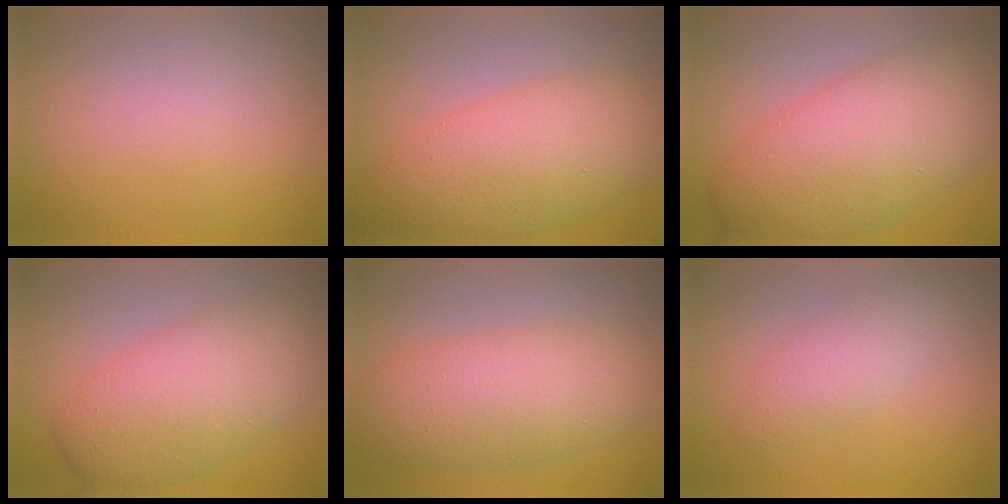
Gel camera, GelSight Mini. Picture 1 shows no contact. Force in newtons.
{"total": 8.5, "press": 8.5, "slide": 0.2}
{"total": 10.3, "press": 10.3, "slide": 0.1}
{"total": 7.9, "press": 7.9, "slide": 0.1}
{"total": 7.3, "press": 7.3, "slide": 0.1}
{"total": 2.5, "press": 2.5, "slide": 0.2}